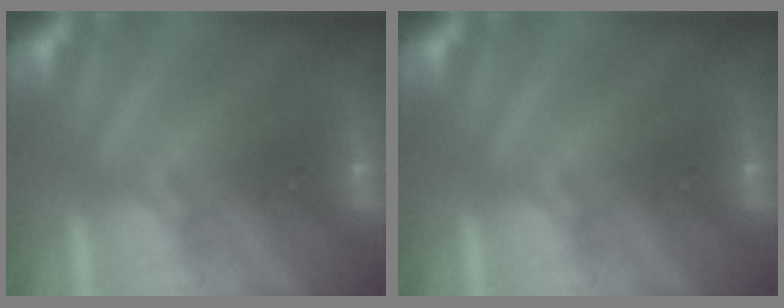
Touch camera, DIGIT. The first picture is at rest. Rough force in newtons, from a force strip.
{"total": 0.0}